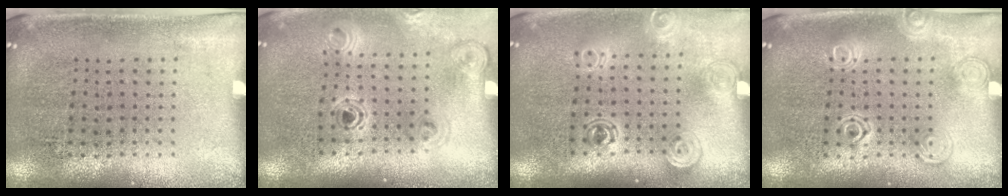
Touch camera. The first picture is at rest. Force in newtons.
{"total": 1.1, "press": 1.1, "slide": 0.2}
{"total": 1.4, "press": 1.2, "slide": 0.8}
{"total": 2.1, "press": 2.0, "slide": 0.3}